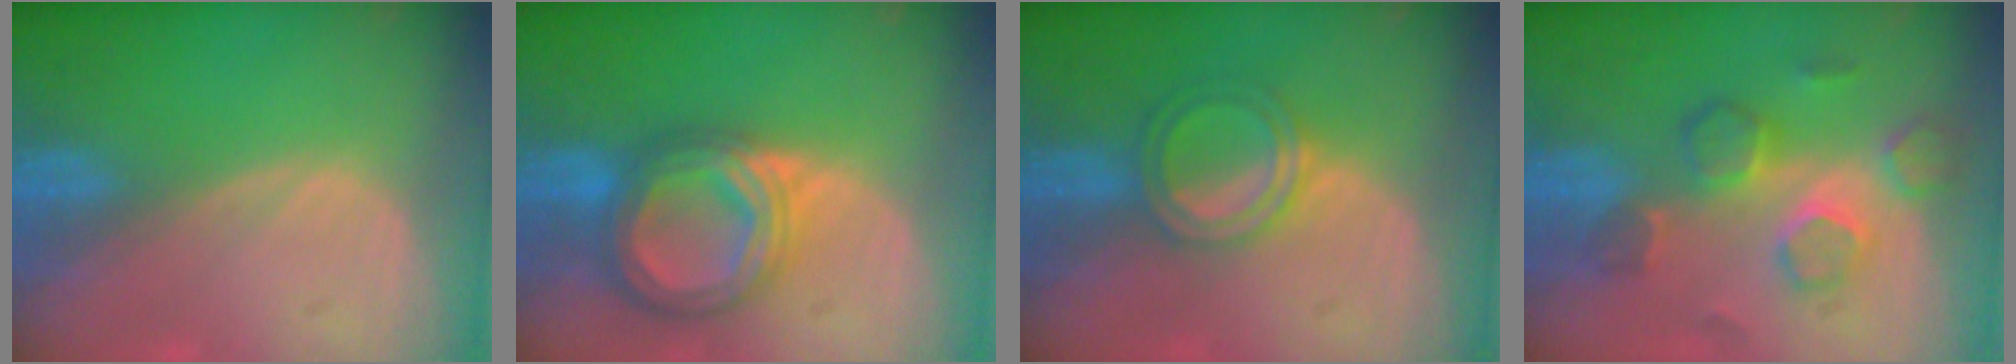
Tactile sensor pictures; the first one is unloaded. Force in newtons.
{"total": 8.7, "press": 8.6, "slide": 0.8}
{"total": 5.0, "press": 4.6, "slide": 1.9}
{"total": 7.8, "press": 7.3, "slide": 2.8}